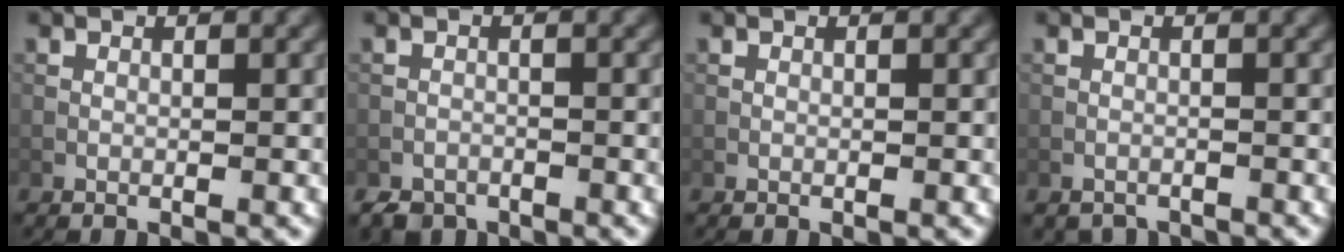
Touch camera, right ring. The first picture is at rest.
{"total": 2.0, "force": [-1.7, 1.1, 0.3], "torque": [-0.006, 0.000, -0.032]}
{"total": 0.0}
{"total": 1.8, "force": [-1.7, 0.4, 0.1], "torque": [0.000, -0.006, -0.027]}